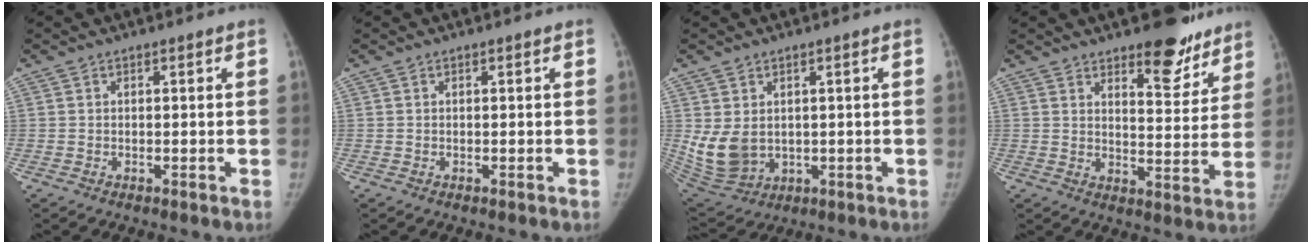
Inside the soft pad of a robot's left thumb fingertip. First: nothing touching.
{"total": 0.0}
{"total": 8.8, "force": [0.9, 6.6, 5.8], "torque": [-0.109, -0.016, 0.043]}
{"total": 11.4, "force": [8.4, 4.3, 6.4], "torque": [-0.041, -0.058, 0.120]}